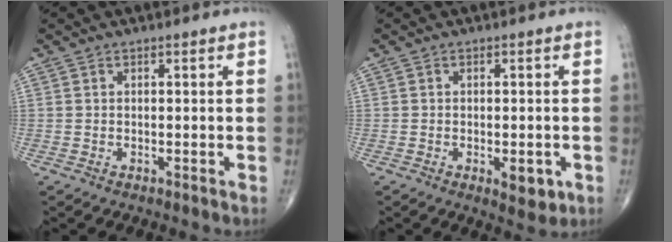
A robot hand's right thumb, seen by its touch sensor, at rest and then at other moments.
{"total": 4.5, "force": [-1.5, 2.1, 3.7], "torque": [-0.037, -0.005, -0.013]}